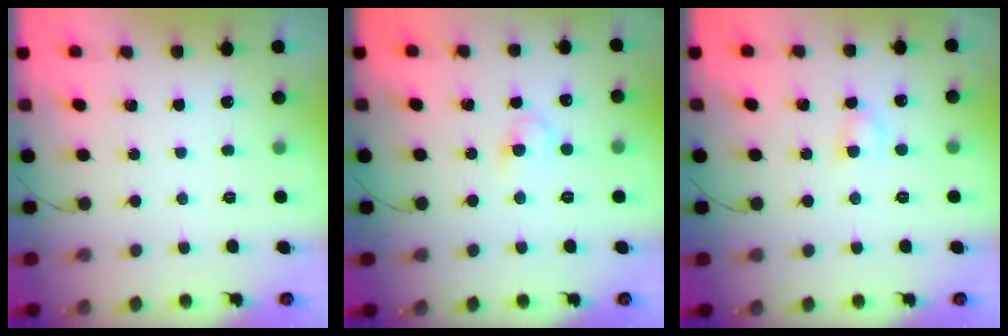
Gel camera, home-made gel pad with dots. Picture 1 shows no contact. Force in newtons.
{"total": 2.4, "press": 2.1, "slide": 1.1}
{"total": 2.6, "press": 2.3, "slide": 1.2}